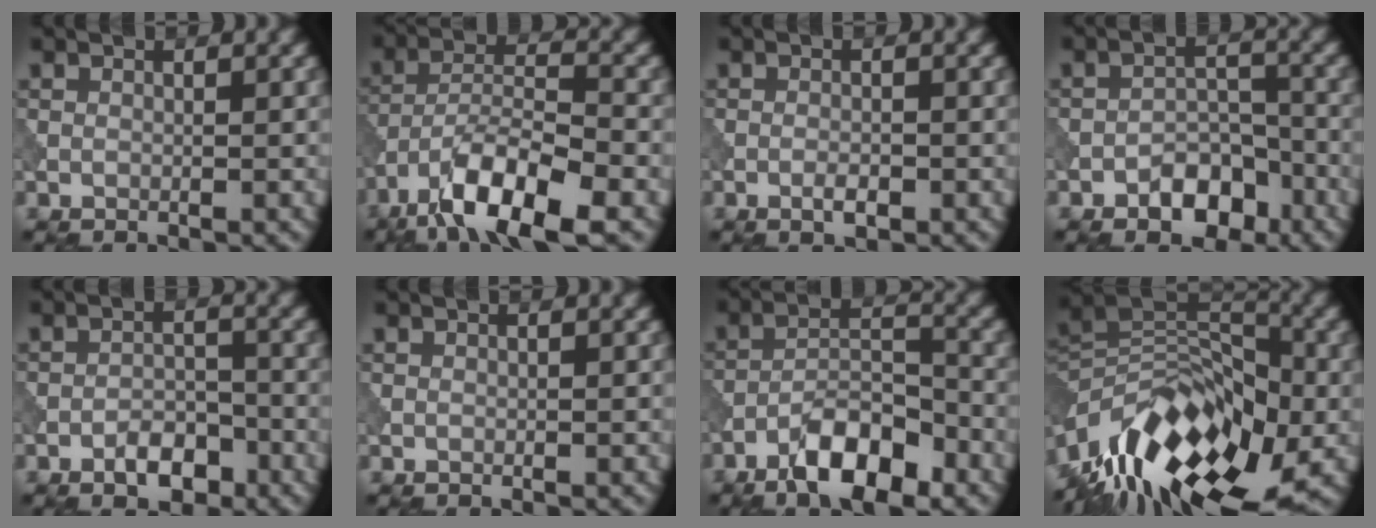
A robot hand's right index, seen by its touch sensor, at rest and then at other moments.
{"total": 9.5, "force": [-6.1, 2.9, 6.7], "torque": [-0.109, 0.003, -0.117]}
{"total": 1.5, "force": [-0.7, 0.5, 1.2], "torque": [-0.022, 0.000, -0.015]}
{"total": 4.2, "force": [-2.6, 2.3, 2.3], "torque": [-0.024, 0.006, -0.044]}
{"total": 3.2, "force": [-2.0, 1.6, 1.9], "torque": [-0.025, 0.006, -0.035]}
{"total": 0.0}
{"total": 7.2, "force": [-4.7, 2.6, 4.8], "torque": [-0.076, 0.009, -0.088]}
{"total": 14.7, "force": [-6.9, 7.6, 10.5], "torque": [-0.195, 0.022, -0.136]}